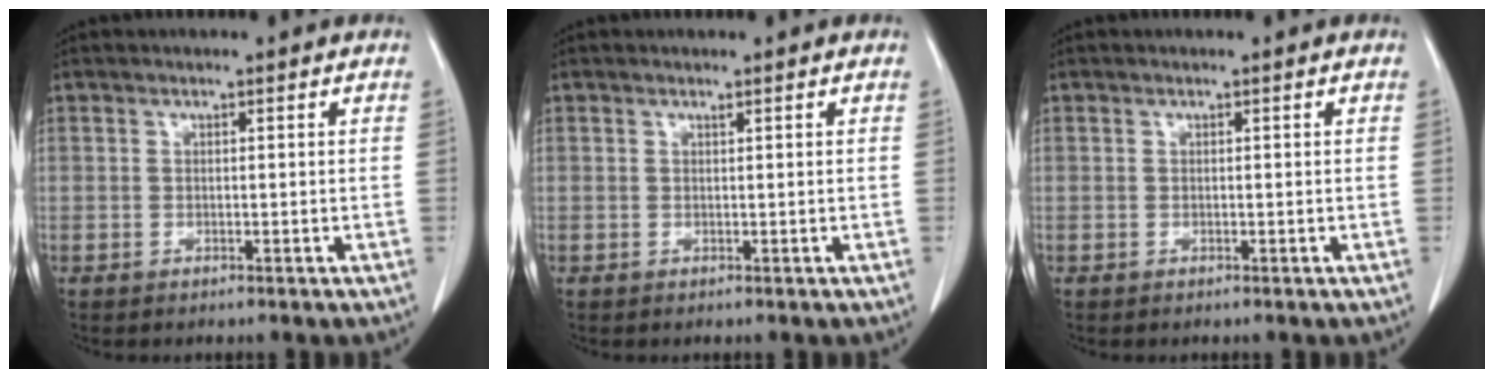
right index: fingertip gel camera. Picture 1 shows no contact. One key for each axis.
{"total": 0.0}
{"total": 0.0}